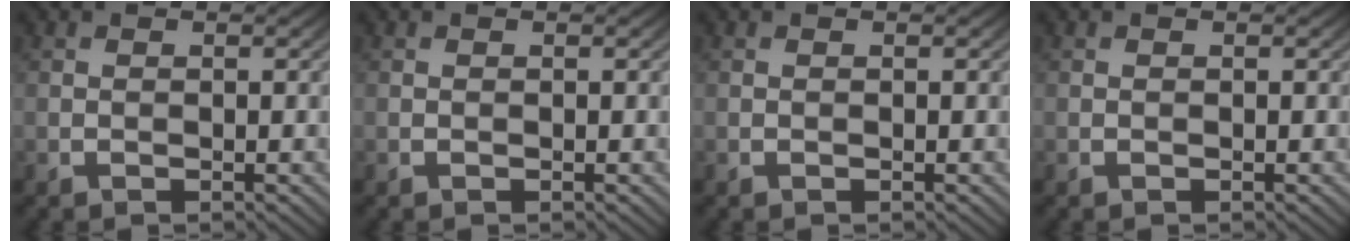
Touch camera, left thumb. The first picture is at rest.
{"total": 0.0}
{"total": 0.0}
{"total": 0.0}